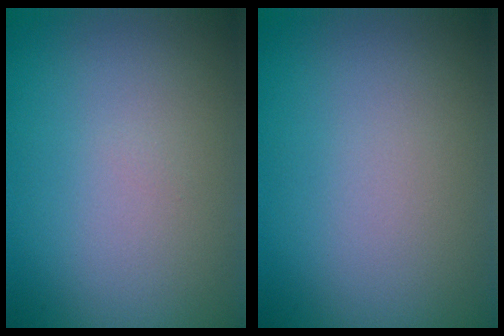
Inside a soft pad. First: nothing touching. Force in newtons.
{"total": 0.0}